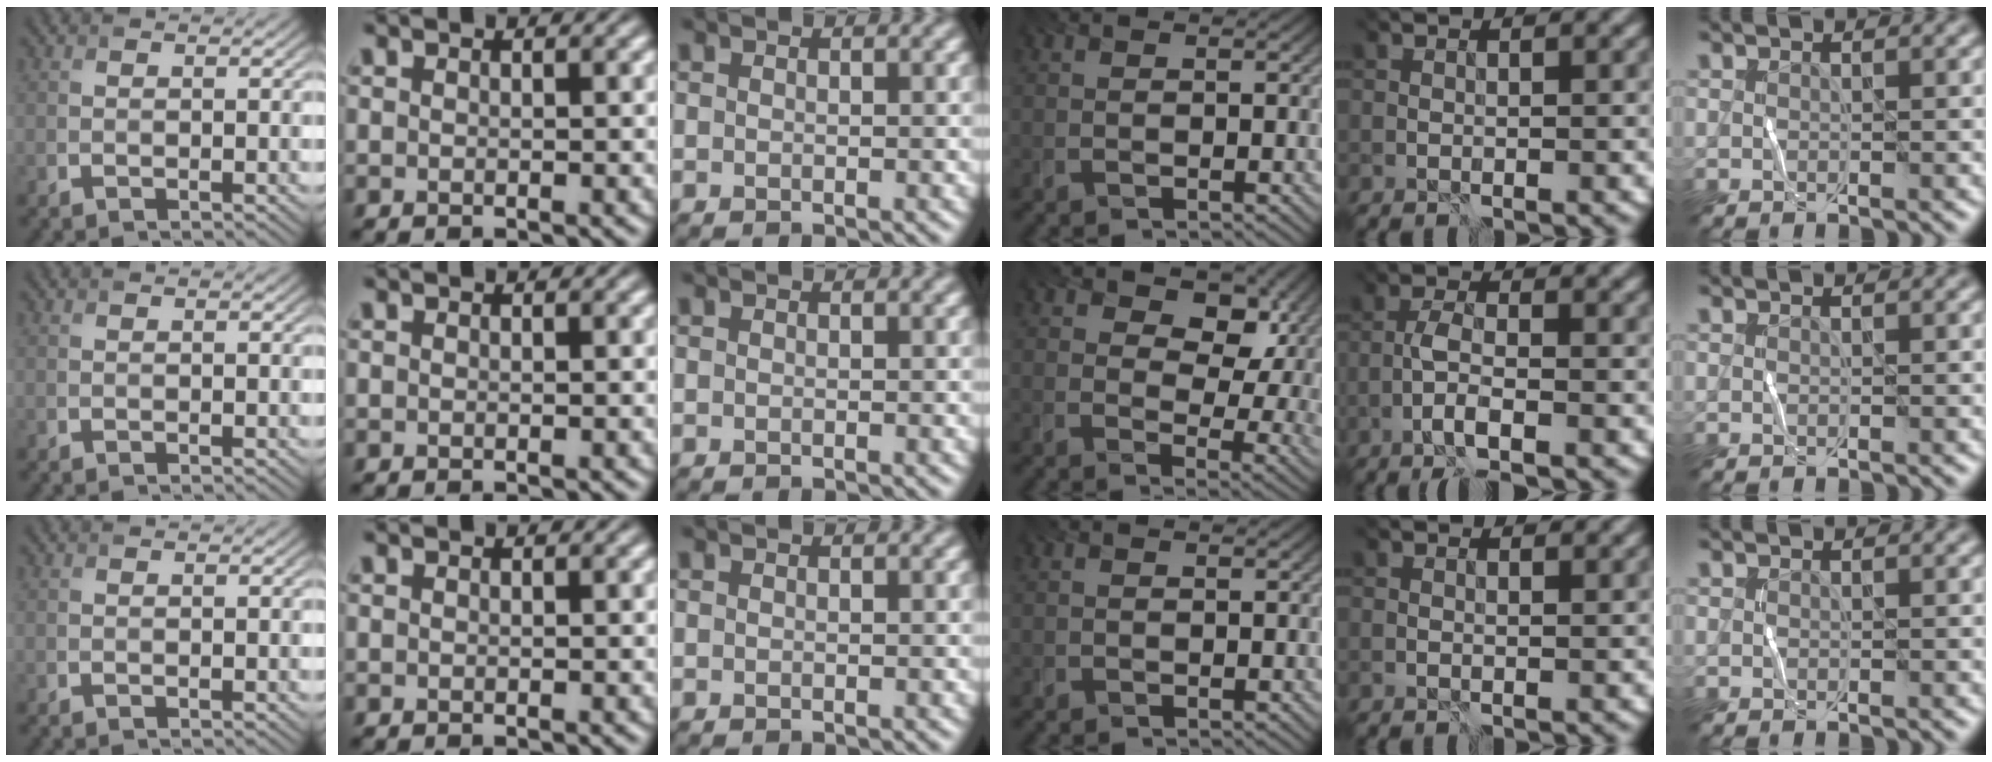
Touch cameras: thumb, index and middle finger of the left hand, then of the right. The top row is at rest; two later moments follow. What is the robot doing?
{"motion": "wrap", "object": "cellophane"}